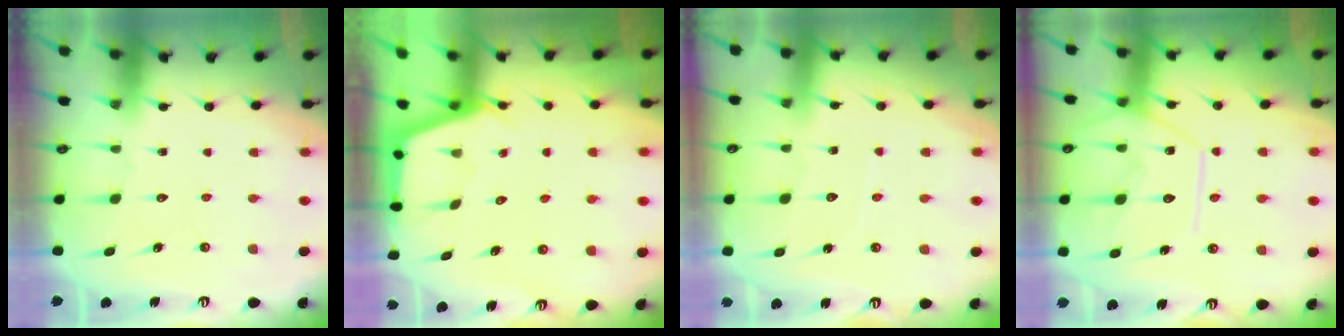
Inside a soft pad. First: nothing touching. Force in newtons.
{"total": 2.8, "press": 2.8, "slide": 0.3}
{"total": 3.2, "press": 3.1, "slide": 0.3}
{"total": 12.0, "press": 11.9, "slide": 1.4}